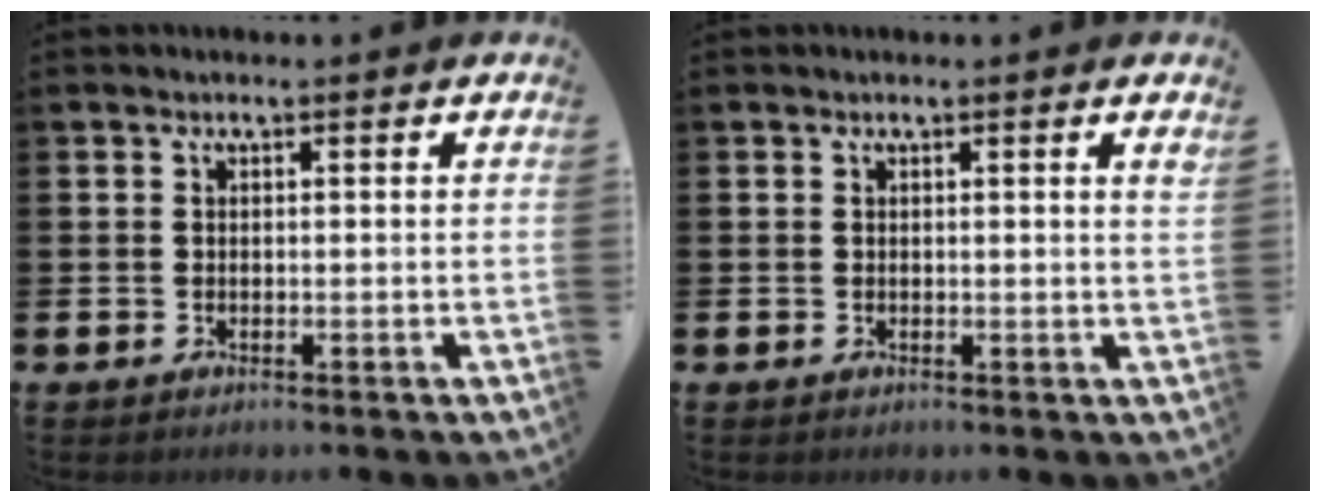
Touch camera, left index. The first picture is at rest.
{"total": 0.8, "force": [0.2, -0.2, 0.8], "torque": [-0.011, -0.002, 0.003]}